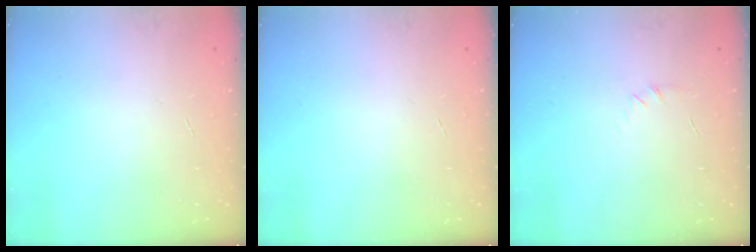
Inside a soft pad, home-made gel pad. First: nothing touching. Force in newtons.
{"total": 0.0}
{"total": 4.7, "press": 4.5, "slide": 1.4}